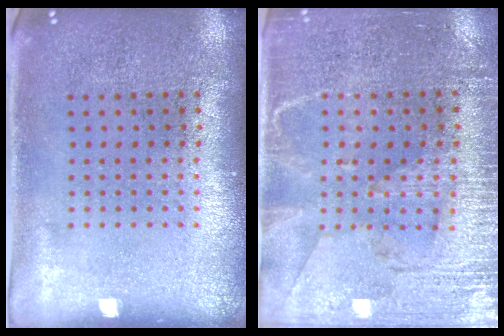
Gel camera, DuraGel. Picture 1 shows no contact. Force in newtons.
{"total": 3.3, "press": 2.8, "slide": 1.7}